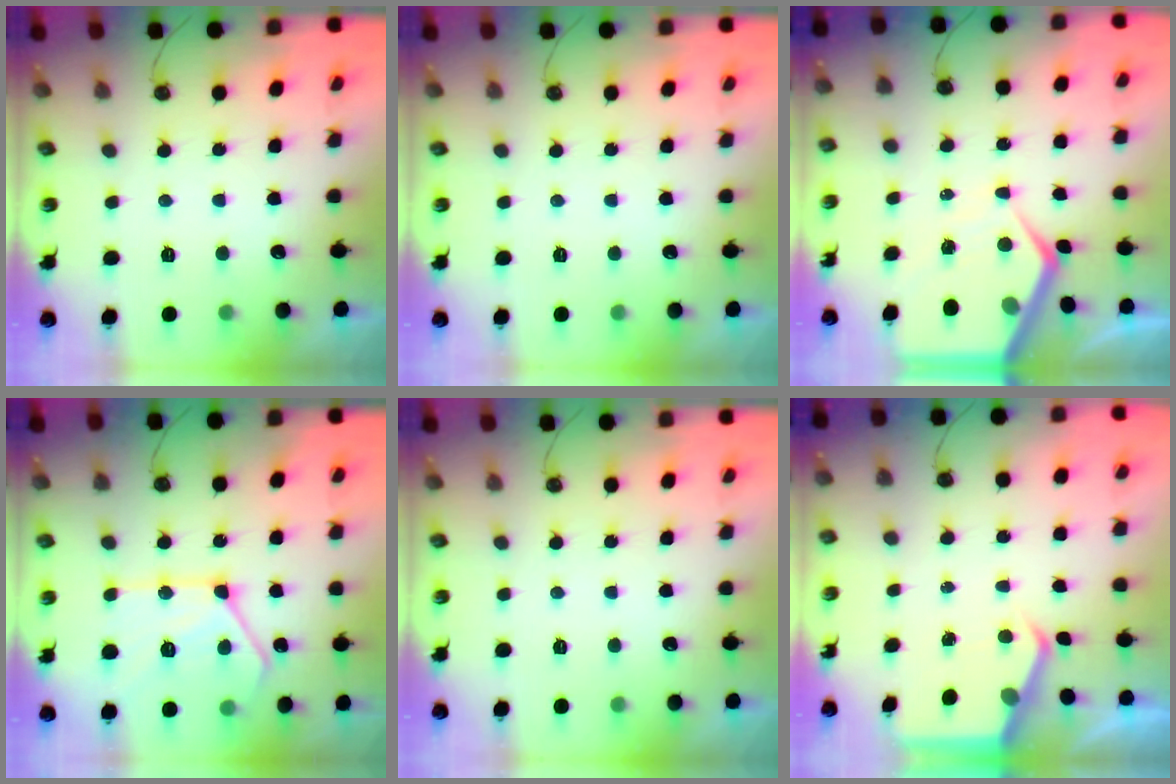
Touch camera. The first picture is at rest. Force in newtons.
{"total": 0.0}
{"total": 8.8, "press": 8.8, "slide": 0.9}
{"total": 19.4, "press": 19.2, "slide": 2.2}
{"total": 0.0}
{"total": 4.3, "press": 4.3, "slide": 0.4}